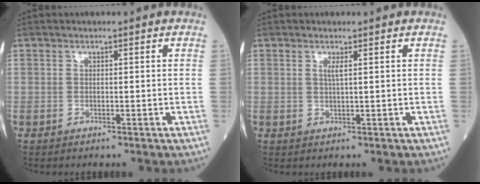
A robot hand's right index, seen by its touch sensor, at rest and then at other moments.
{"total": 1.1, "force": [0.4, -0.2, 1.0], "torque": [-0.024, -0.001, 0.008]}